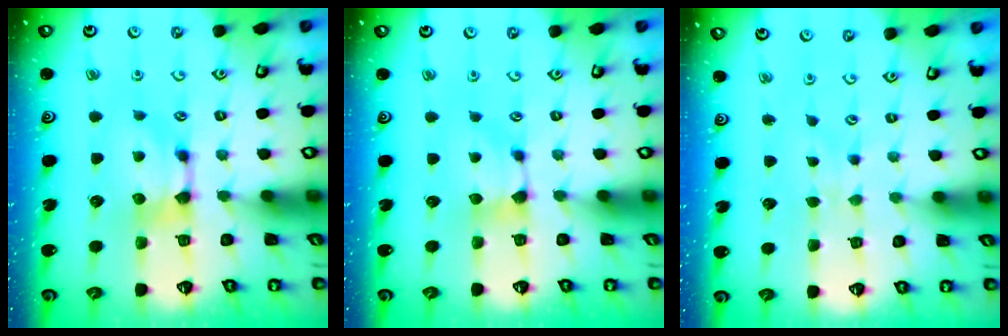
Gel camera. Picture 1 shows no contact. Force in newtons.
{"total": 0.8, "press": 0.7, "slide": 0.5}
{"total": 4.2, "press": 4.1, "slide": 0.3}